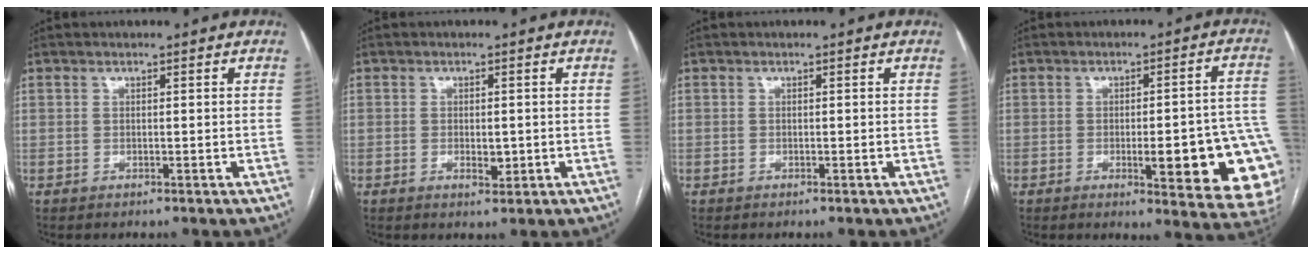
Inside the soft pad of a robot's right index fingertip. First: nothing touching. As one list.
[{"total": 2.5, "force": [-0.5, 1.1, 2.1], "torque": [-0.033, -0.002, -0.003]}, {"total": 0.0}, {"total": 17.3, "force": [-4.9, 3.2, 16.3], "torque": [-0.103, 0.017, -0.044]}]